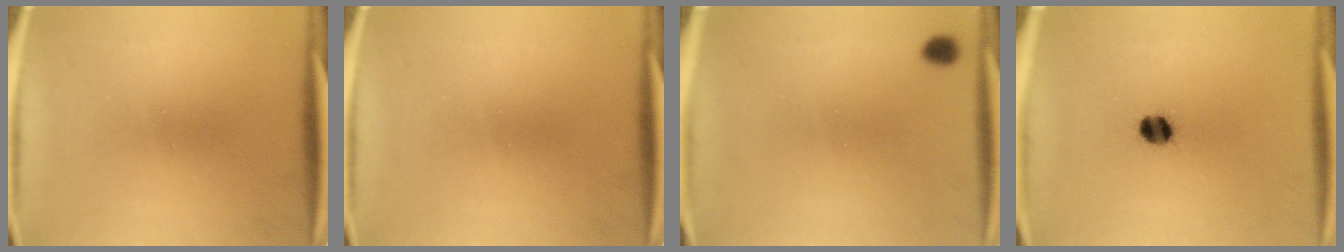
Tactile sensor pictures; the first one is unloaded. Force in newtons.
{"total": 0.0}
{"total": 2.9}
{"total": 4.4}